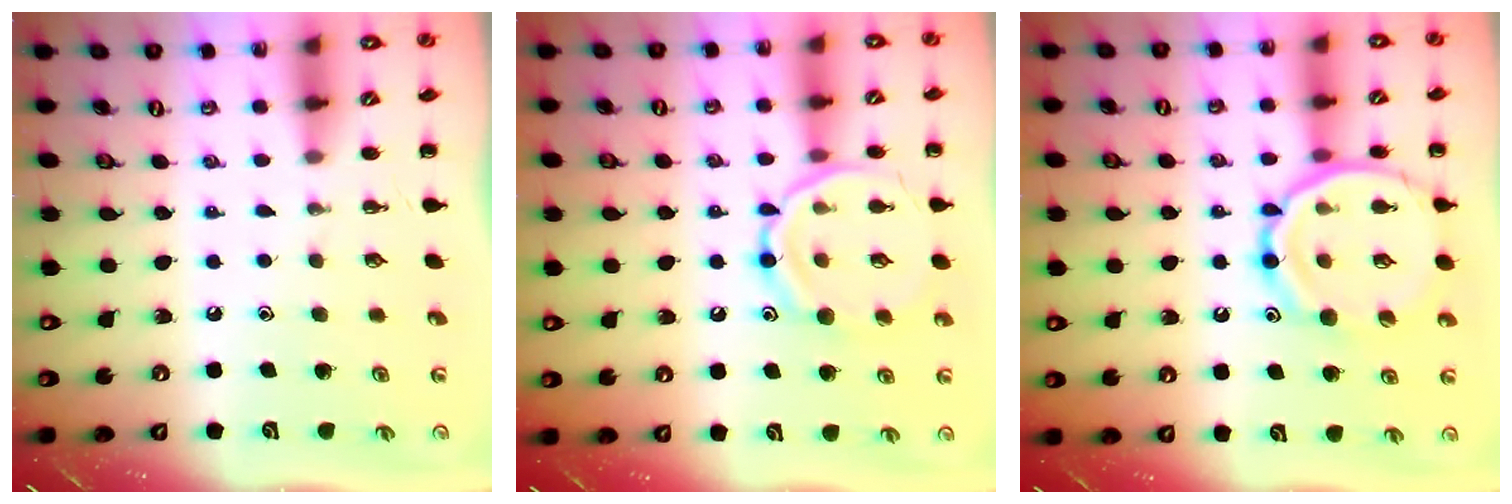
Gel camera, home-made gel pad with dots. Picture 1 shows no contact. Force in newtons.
{"total": 14.4, "press": 14.4, "slide": 0.9}
{"total": 17.7, "press": 17.5, "slide": 2.1}